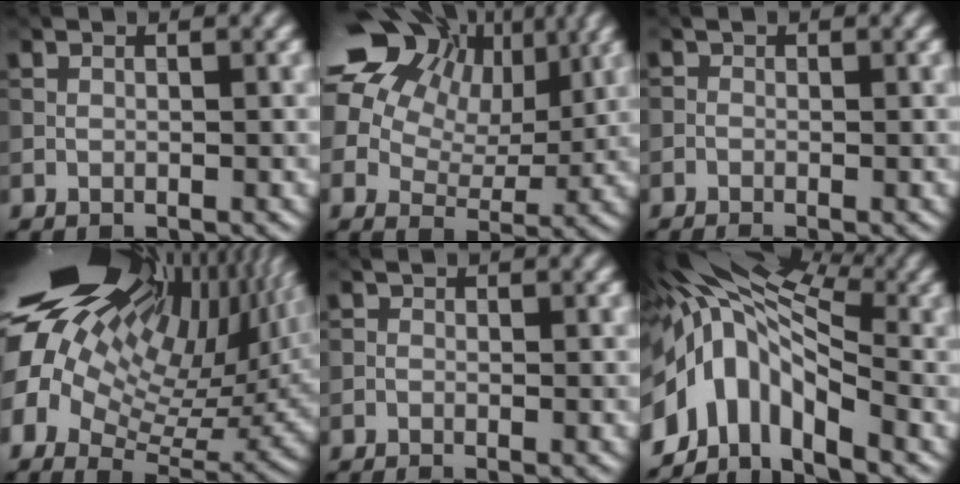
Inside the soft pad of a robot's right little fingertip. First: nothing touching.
{"total": 19.5, "force": [8.8, 13.9, 10.5], "torque": [-0.228, 0.046, 0.133]}
{"total": 1.1, "force": [-0.8, 0.4, 0.7], "torque": [-0.014, -0.004, -0.019]}
{"total": 21.7, "force": [7.6, 11.7, 16.5], "torque": [-0.310, 0.042, 0.140]}
{"total": 0.8, "force": [-0.7, 0.2, 0.4], "torque": [-0.008, -0.003, -0.019]}
{"total": 11.5, "force": [-2.3, 6.3, 9.3], "torque": [-0.168, 0.006, -0.053]}